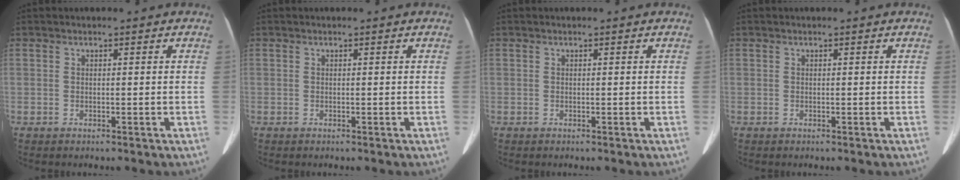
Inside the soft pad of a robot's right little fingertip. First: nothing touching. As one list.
[{"total": 0.0}, {"total": 0.0}, {"total": 0.0}]